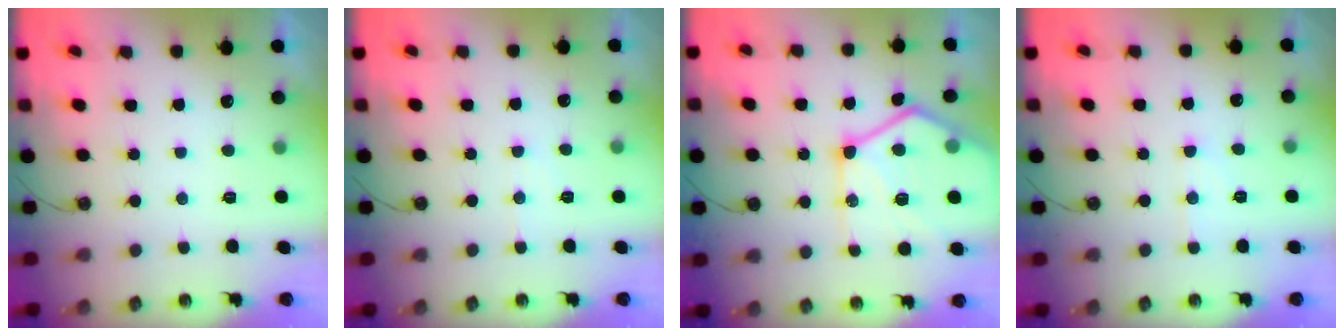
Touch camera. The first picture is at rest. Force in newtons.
{"total": 4.9, "press": 4.9, "slide": 0.6}
{"total": 21.5, "press": 21.4, "slide": 2.4}
{"total": 5.5, "press": 5.5, "slide": 0.4}